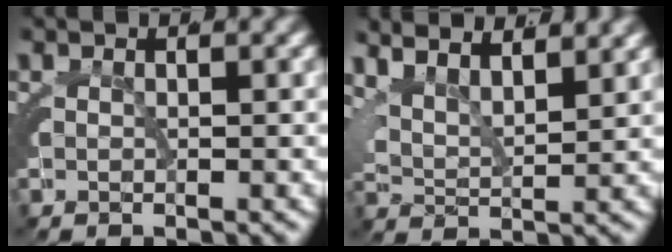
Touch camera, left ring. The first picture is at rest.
{"total": 7.5, "force": [3.9, 4.9, 4.1], "torque": [-0.080, 0.006, 0.051]}